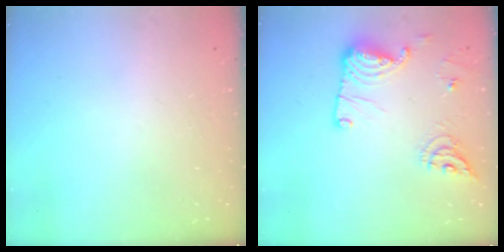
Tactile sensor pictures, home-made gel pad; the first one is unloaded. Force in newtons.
{"total": 14.5, "press": 14.5, "slide": 0.4}